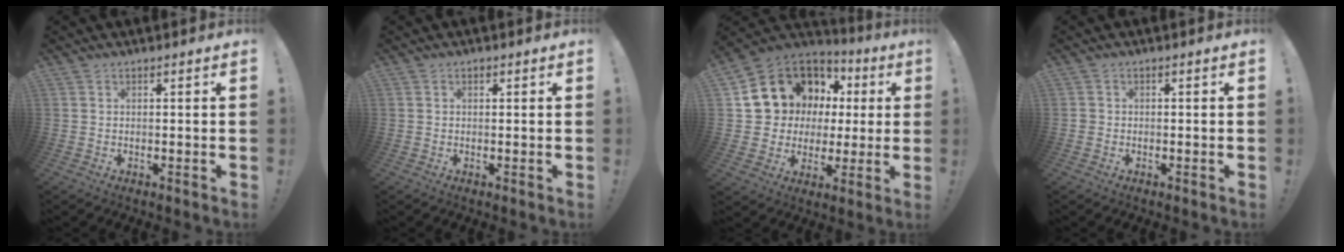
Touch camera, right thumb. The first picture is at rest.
{"total": 0.5, "force": [0.3, 0.4, 0.1], "torque": [0.001, 0.000, 0.004]}
{"total": 14.1, "force": [6.9, 11.4, 4.4], "torque": [-0.073, -0.048, 0.157]}
{"total": 1.1, "force": [-0.3, 1.0, 0.3], "torque": [-0.013, 0.007, -0.003]}